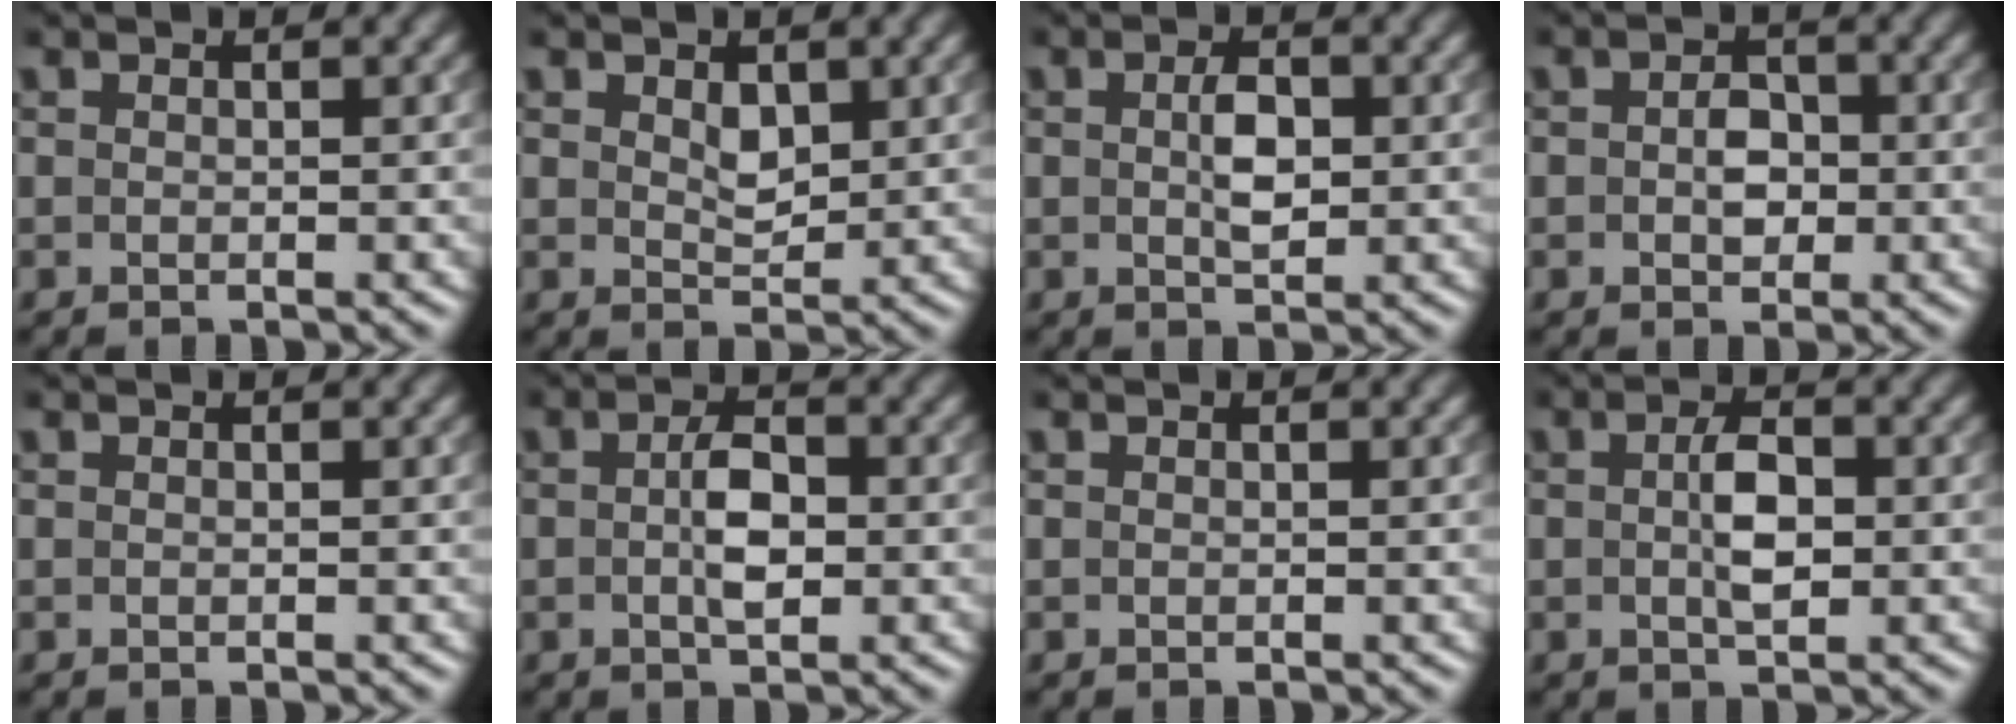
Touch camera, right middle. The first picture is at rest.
{"total": 1.9, "force": [0.8, 1.2, 1.3], "torque": [-0.023, -0.005, 0.018]}
{"total": 2.6, "force": [0.1, 1.3, 2.2], "torque": [-0.046, 0.001, 0.003]}
{"total": 2.4, "force": [-0.2, 1.7, 1.7], "torque": [-0.031, -0.001, -0.005]}
{"total": 0.0}
{"total": 3.1, "force": [-0.2, 1.4, 2.8], "torque": [-0.054, 0.000, -0.005]}
{"total": 0.0}
{"total": 3.1, "force": [0.0, 1.4, 2.8], "torque": [-0.054, 0.001, -0.001]}